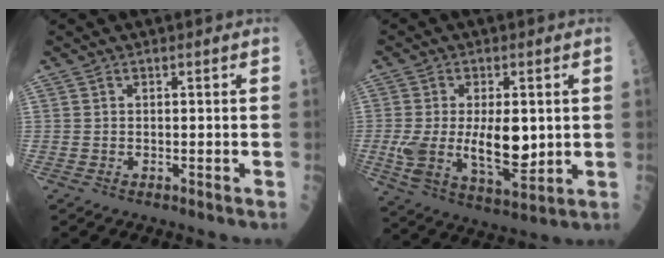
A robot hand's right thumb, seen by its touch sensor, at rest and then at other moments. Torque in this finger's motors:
{"motor_torque": [1.07, 1.17, 1.34, 0.14, 0.30]}